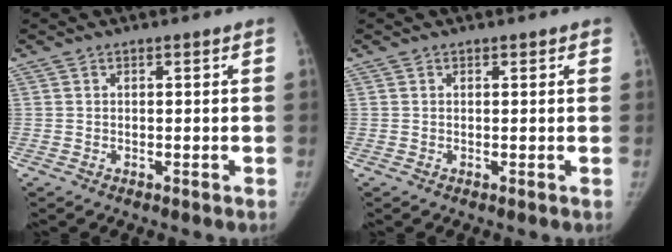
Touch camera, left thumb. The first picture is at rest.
{"total": 0.6, "force": [0.5, 0.4, 0.1], "torque": [0.000, -0.003, 0.005]}